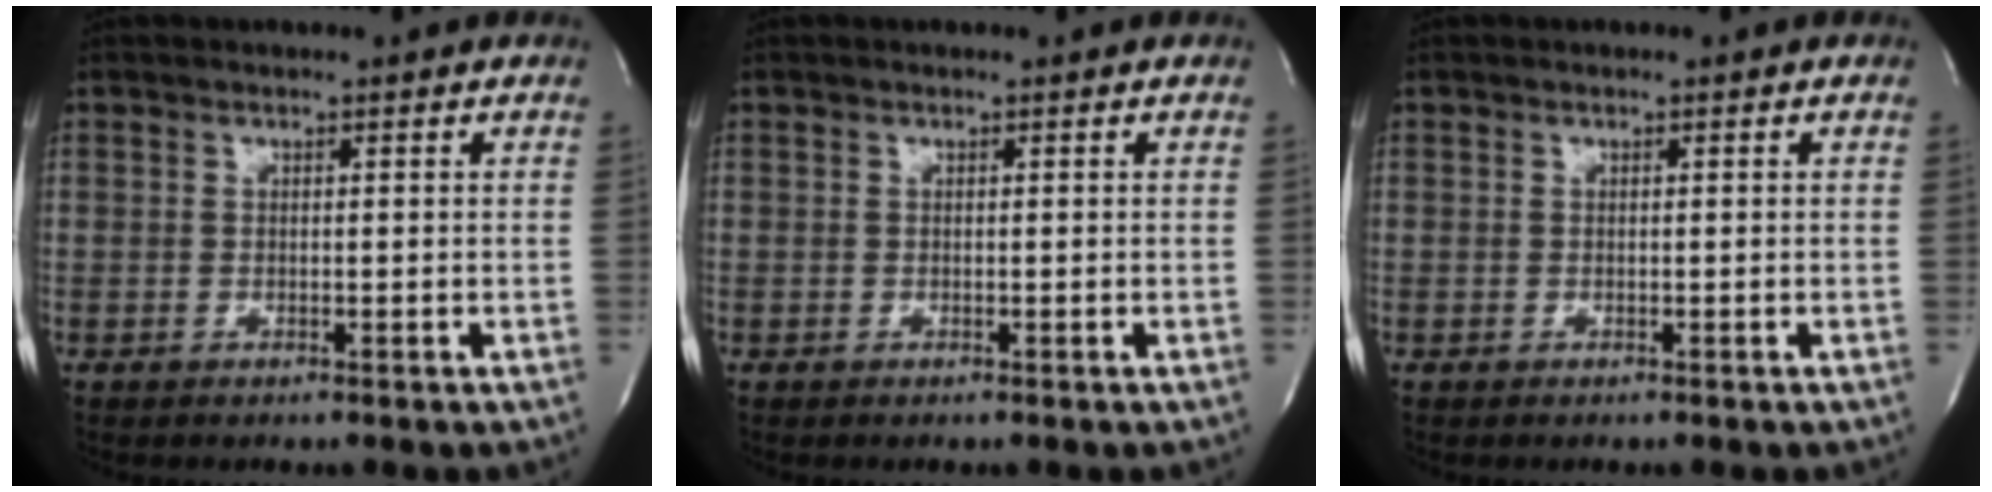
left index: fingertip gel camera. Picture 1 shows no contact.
{"total": 0.0}
{"total": 0.0}